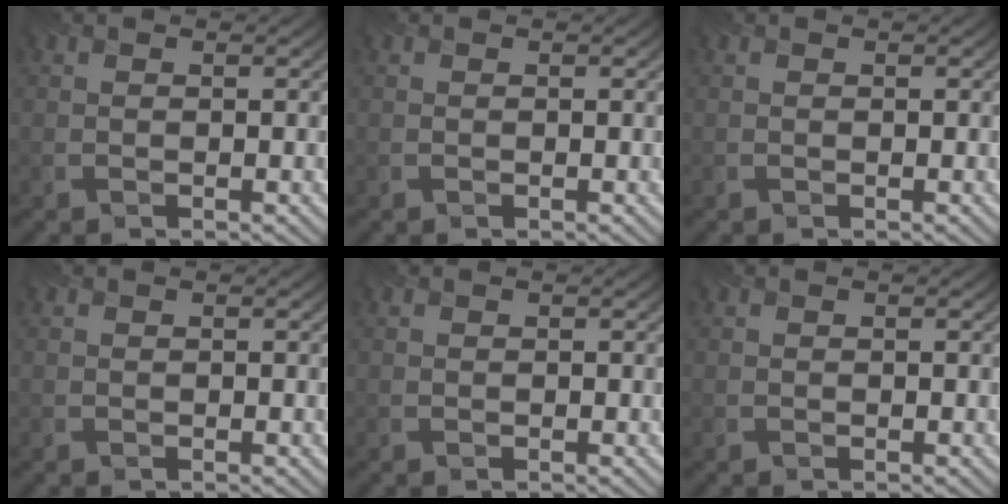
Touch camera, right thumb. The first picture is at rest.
{"total": 0.0}
{"total": 0.0}
{"total": 0.0}
{"total": 0.0}
{"total": 0.0}